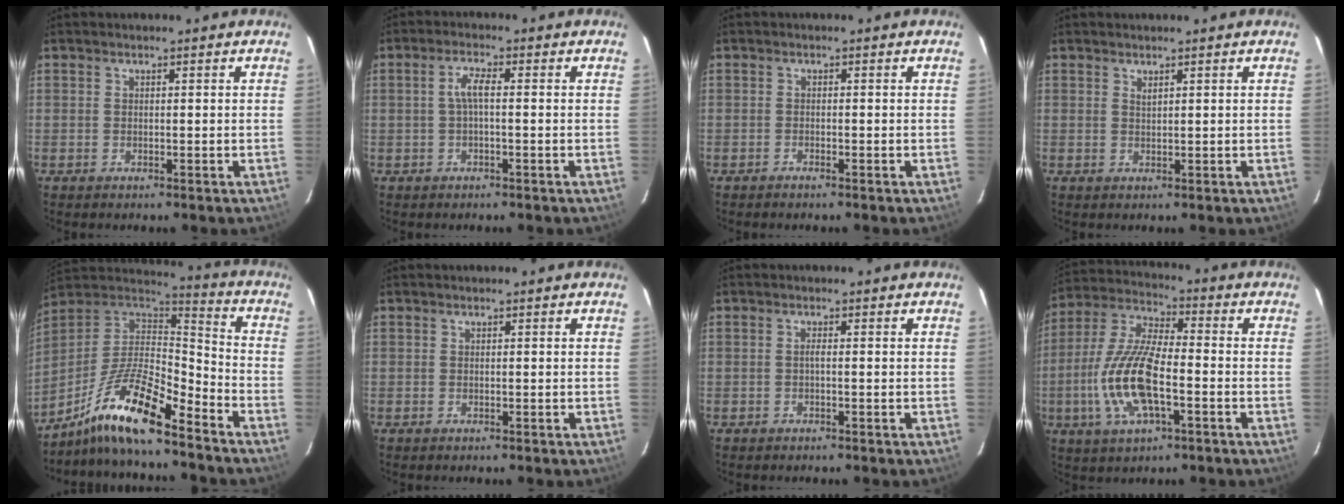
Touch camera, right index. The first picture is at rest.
{"total": 2.7, "force": [-0.3, 0.4, 2.6], "torque": [-0.055, 0.007, -0.004]}
{"total": 0.8, "force": [-0.8, 0.1, 0.2], "torque": [-0.007, 0.000, -0.016]}
{"total": 0.9, "force": [0.7, 0.1, 0.5], "torque": [-0.008, 0.000, 0.013]}
{"total": 15.4, "force": [-11.2, 2.6, 10.3], "torque": [-0.207, -0.004, -0.217]}
{"total": 0.0}
{"total": 0.7, "force": [-0.2, -0.1, 0.7], "torque": [-0.011, 0.004, -0.006]}
{"total": 15.0, "force": [-4.1, 5.3, 13.5], "torque": [-0.285, -0.004, -0.084]}